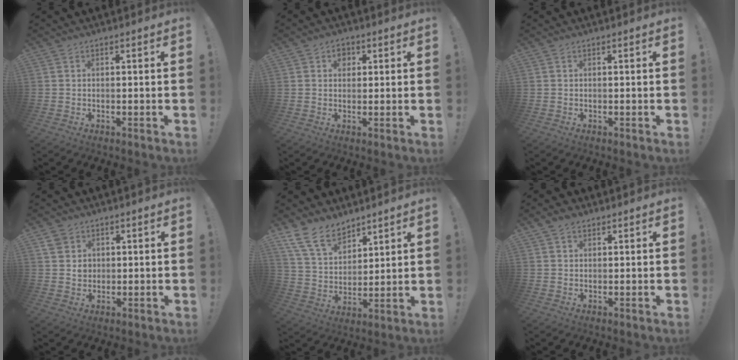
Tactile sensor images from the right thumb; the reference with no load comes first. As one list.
[{"total": 3.5, "force": [1.3, 2.8, 1.7], "torque": [-0.016, -0.003, 0.021]}, {"total": 0.0}, {"total": 4.3, "force": [1.9, 3.7, 0.9], "torque": [-0.005, -0.009, 0.033]}, {"total": 13.4, "force": [10.2, 7.0, 5.4], "torque": [-0.112, -0.060, 0.197]}, {"total": 2.7, "force": [1.8, 1.5, 1.1], "torque": [-0.020, -0.005, 0.035]}]